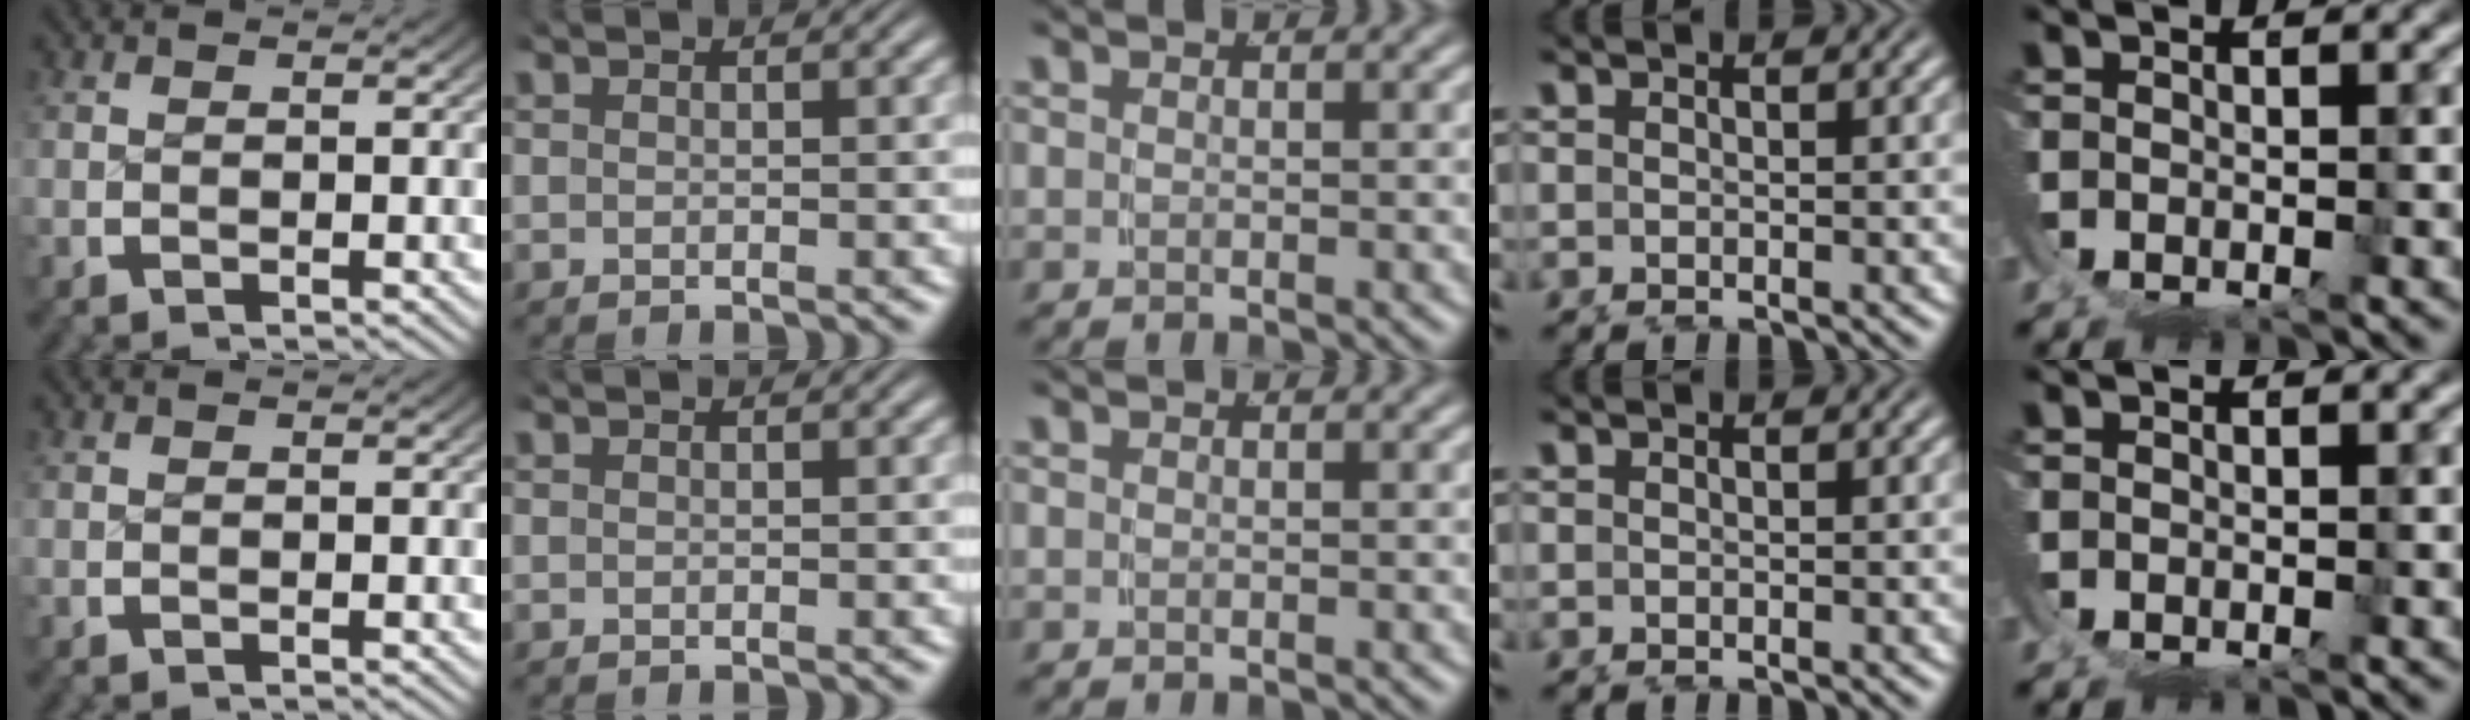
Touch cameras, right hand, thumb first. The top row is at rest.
{"middle": {"total": 0.7, "force": [0.1, -0.6, -0.4], "torque": [0.012, 0.007, -0.003]}}